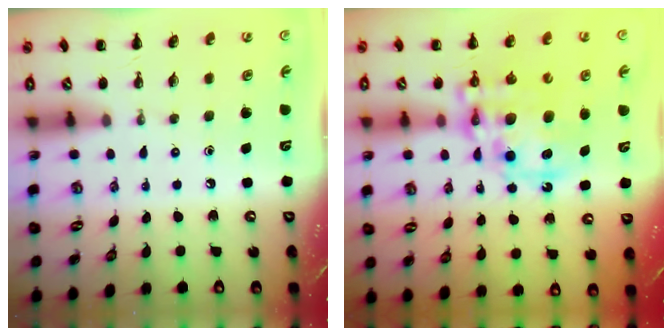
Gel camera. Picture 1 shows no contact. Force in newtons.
{"total": 15.7, "press": 15.3, "slide": 3.6}